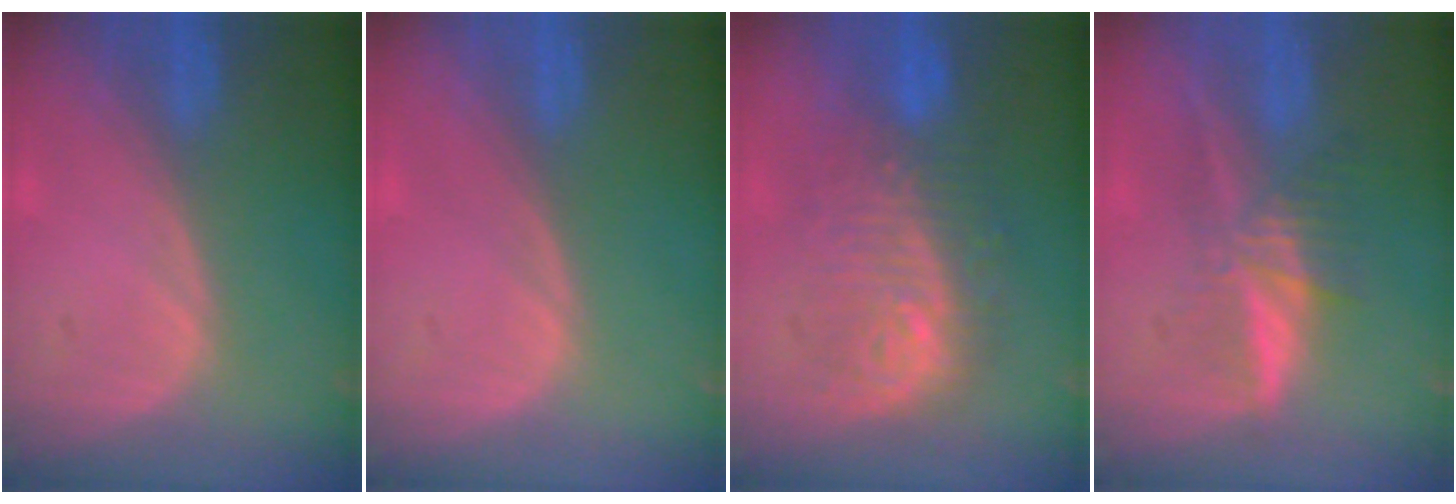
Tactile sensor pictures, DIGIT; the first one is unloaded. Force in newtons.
{"total": 0.0}
{"total": 9.5, "press": 9.5, "slide": 0.5}
{"total": 5.9, "press": 5.5, "slide": 1.9}